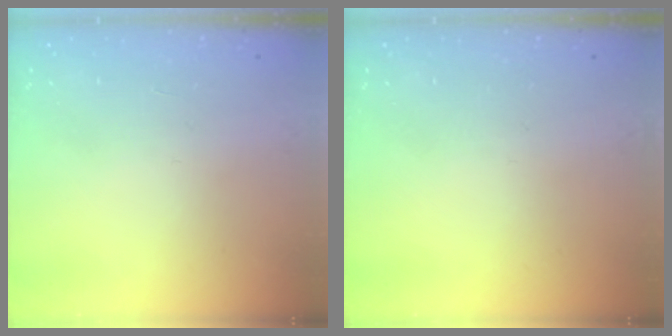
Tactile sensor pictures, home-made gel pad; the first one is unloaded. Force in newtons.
{"total": 0.0}